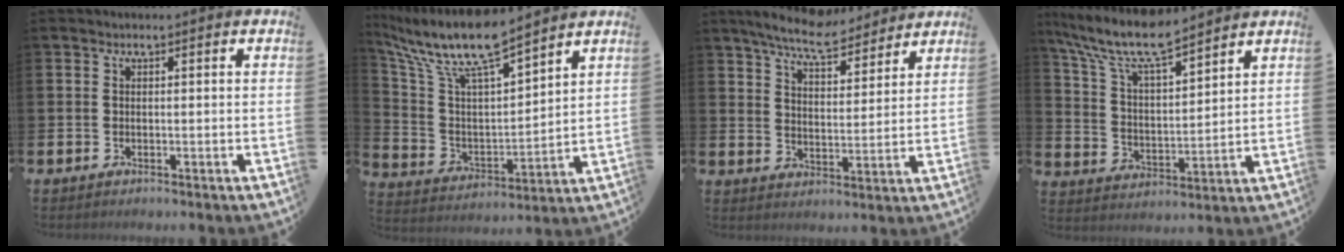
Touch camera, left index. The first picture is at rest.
{"total": 10.0, "force": [8.9, 1.2, 4.4], "torque": [-0.130, -0.056, 0.152]}
{"total": 7.7, "force": [7.1, 1.5, 2.6], "torque": [-0.065, -0.036, 0.126]}
{"total": 10.0, "force": [8.7, 1.8, 4.5], "torque": [-0.126, -0.042, 0.154]}